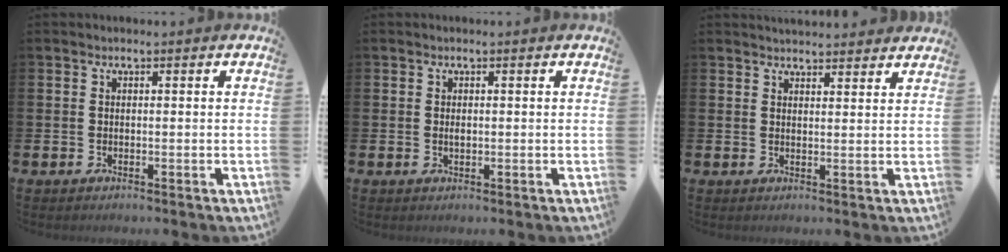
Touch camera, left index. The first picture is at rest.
{"total": 0.7, "force": [0.1, 0.4, 0.5], "torque": [-0.009, 0.001, 0.001]}
{"total": 3.0, "force": [3.0, 0.4, -0.1], "torque": [-0.004, -0.014, 0.055]}